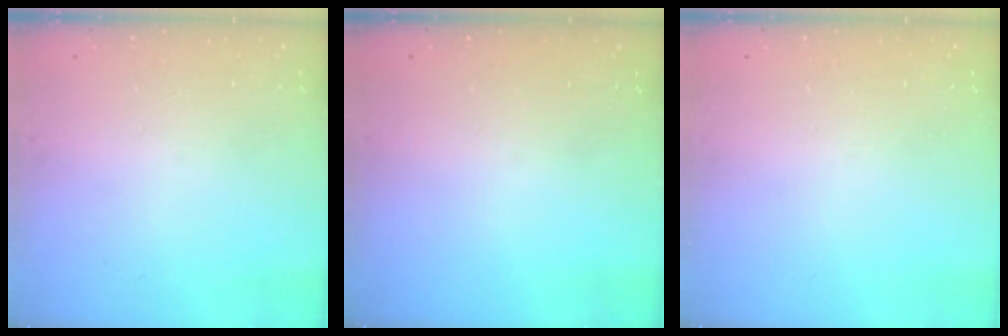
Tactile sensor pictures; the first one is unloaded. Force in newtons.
{"total": 0.0}
{"total": 0.0}